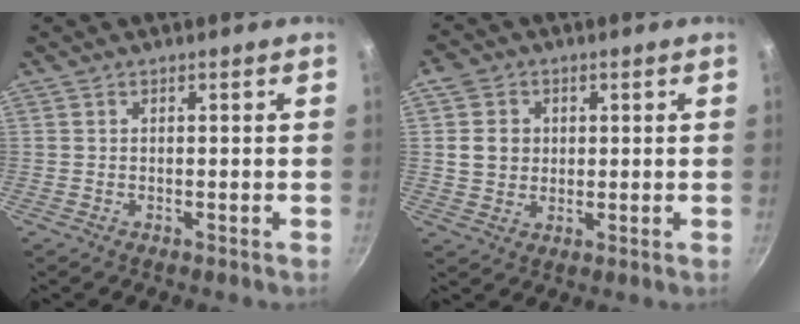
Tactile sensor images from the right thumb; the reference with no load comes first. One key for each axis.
{"total": 6.1, "fx": 0.9, "fy": 5.5, "fz": 2.6, "tx": -0.021, "ty": 0.001, "tz": 0.012}